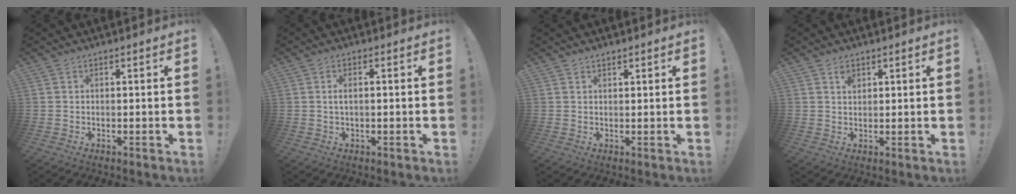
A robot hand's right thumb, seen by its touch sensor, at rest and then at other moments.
{"total": 2.1, "force": [0.1, 0.7, 1.9], "torque": [-0.030, 0.003, -0.001]}
{"total": 0.8, "force": [0.8, 0.3, 0.1], "torque": [0.000, -0.003, 0.015]}
{"total": 2.1, "force": [1.3, 1.4, 0.8], "torque": [0.002, -0.009, 0.021]}